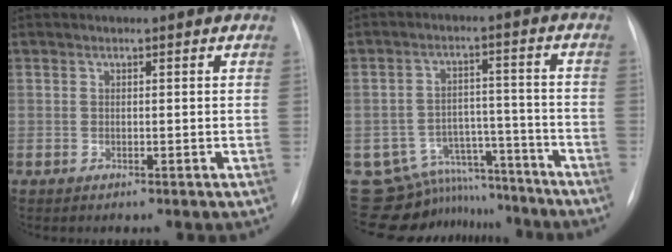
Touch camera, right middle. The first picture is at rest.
{"total": 12.9, "force": [-11.6, 5.7, 0.8], "torque": [-0.016, 0.058, -0.159]}